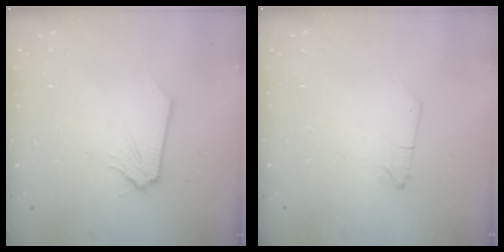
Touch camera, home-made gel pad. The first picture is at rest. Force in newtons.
{"total": 0.0}